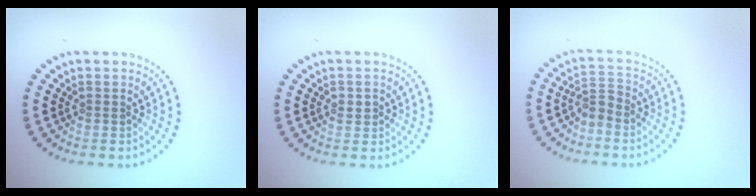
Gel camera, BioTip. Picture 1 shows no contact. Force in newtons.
{"total": 0.9, "press": 0.9, "slide": 0.1}
{"total": 1.7, "press": 1.3, "slide": 1.1}